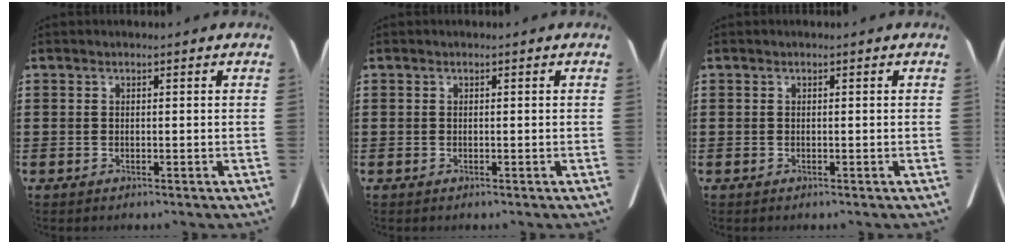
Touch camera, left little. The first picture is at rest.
{"total": 0.0}
{"total": 0.0}